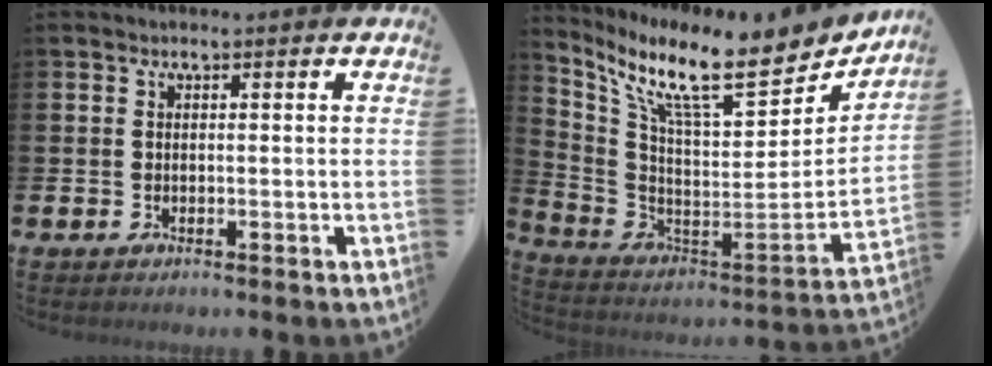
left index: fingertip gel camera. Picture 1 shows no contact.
{"total": 12.0, "force": [9.1, 2.9, 7.2], "torque": [-0.151, -0.078, 0.146]}